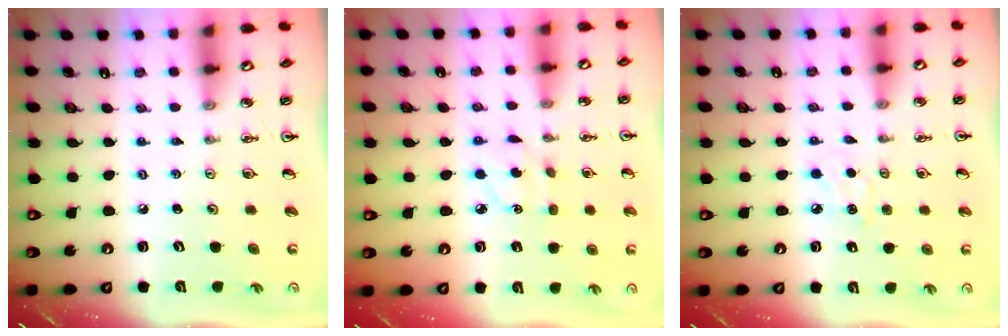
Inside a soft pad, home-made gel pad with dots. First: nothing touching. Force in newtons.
{"total": 3.3, "press": 3.3, "slide": 0.5}
{"total": 4.2, "press": 4.1, "slide": 0.6}